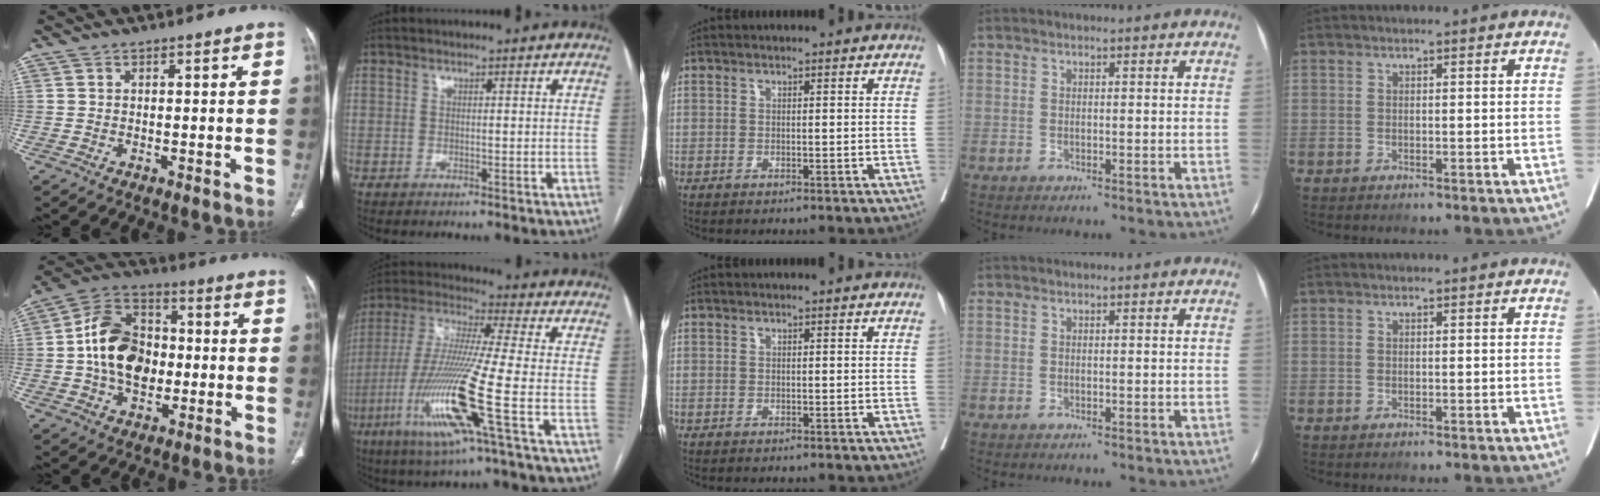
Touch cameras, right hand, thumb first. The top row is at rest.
{"thumb": {"total": 15.3, "force": [-0.8, 11.0, 10.6], "torque": [-0.161, 0.028, -0.017]}, "index": {"total": 16.4, "force": [-5.9, -0.9, 15.2], "torque": [-0.322, -0.022, -0.118]}}